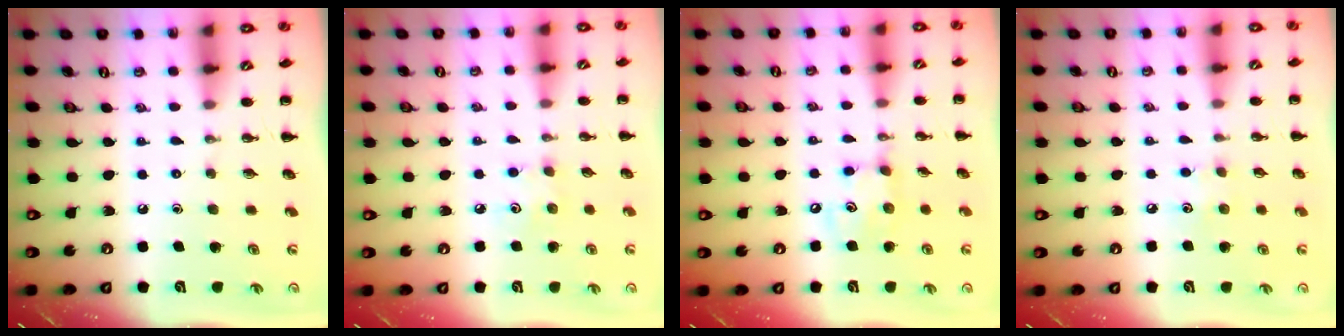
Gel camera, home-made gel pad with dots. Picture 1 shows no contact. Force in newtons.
{"total": 4.0, "press": 3.9, "slide": 1.1}
{"total": 7.0, "press": 6.9, "slide": 0.9}
{"total": 4.0, "press": 3.9, "slide": 0.8}